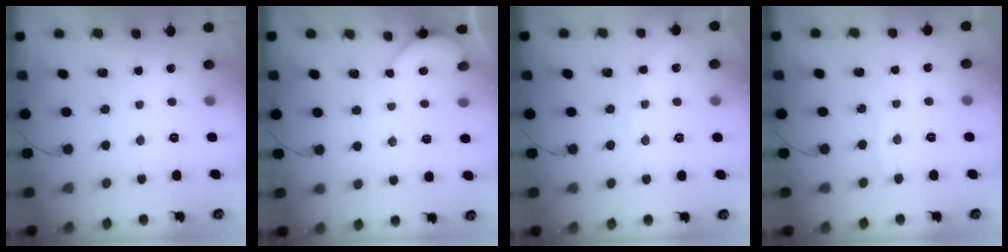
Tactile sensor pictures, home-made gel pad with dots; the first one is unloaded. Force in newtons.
{"total": 2.8, "press": 2.8, "slide": 0.3}
{"total": 2.1, "press": 2.1, "slide": 0.3}
{"total": 3.3, "press": 3.2, "slide": 0.4}